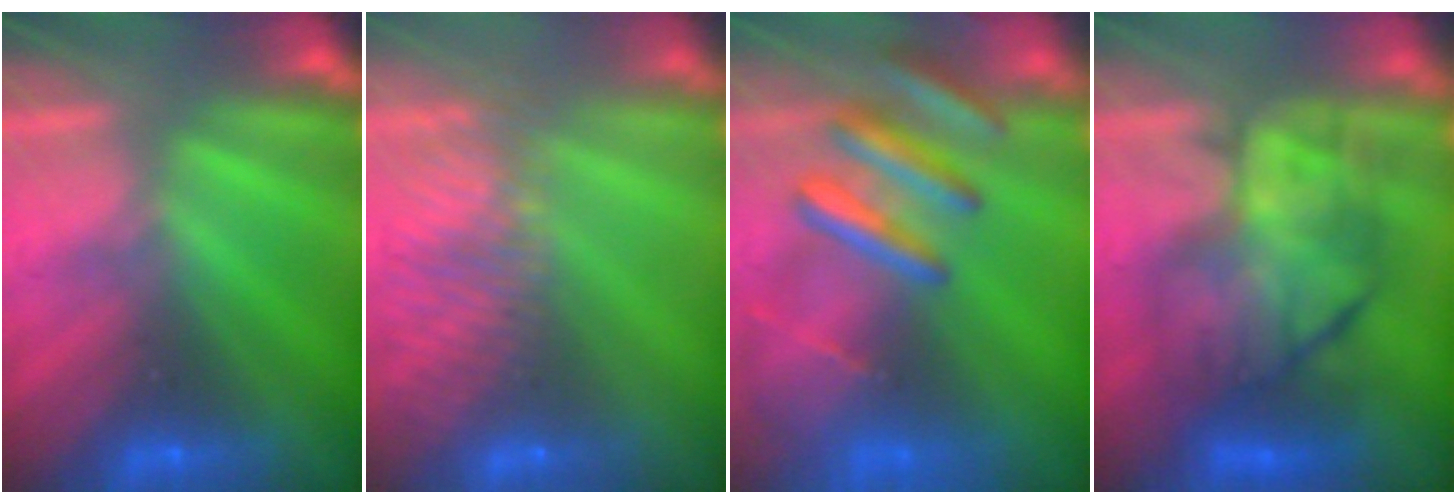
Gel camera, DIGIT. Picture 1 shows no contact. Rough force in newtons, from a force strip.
{"total": 8.6}
{"total": 8.6}
{"total": 9.8}